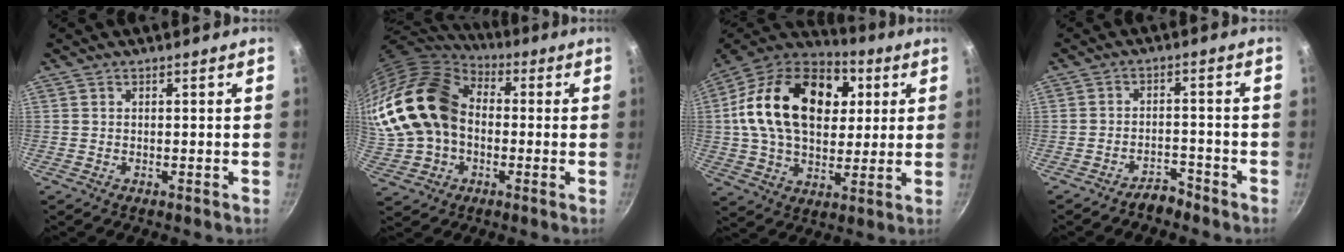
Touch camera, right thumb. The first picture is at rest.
{"total": 24.5, "force": [0.8, 18.2, 16.5], "torque": [-0.345, 0.045, 0.018]}
{"total": 26.6, "force": [5.9, 17.7, 18.9], "torque": [-0.307, 0.014, 0.087]}
{"total": 3.6, "force": [-3.2, 1.4, 0.9], "torque": [-0.002, 0.036, -0.050]}